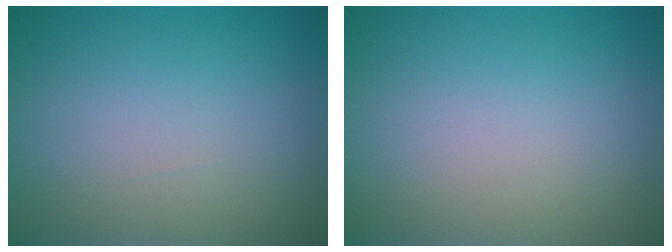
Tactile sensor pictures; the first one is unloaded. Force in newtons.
{"total": 0.0}